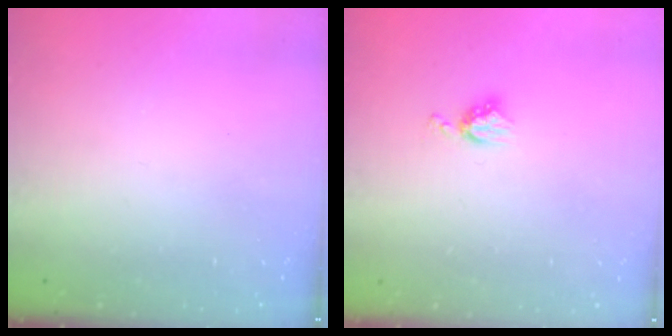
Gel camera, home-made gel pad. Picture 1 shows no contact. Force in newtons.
{"total": 4.6, "press": 4.6, "slide": 0.4}